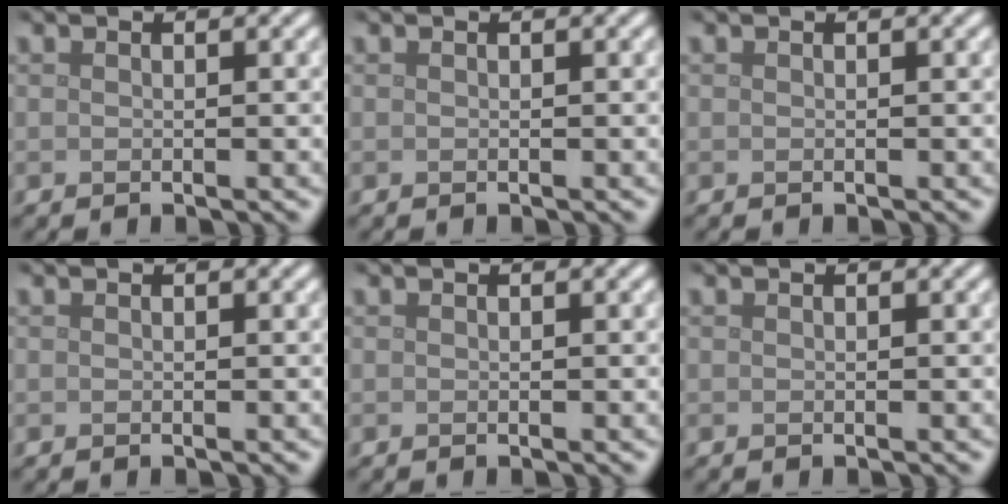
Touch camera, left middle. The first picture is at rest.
{"total": 0.0}
{"total": 0.0}
{"total": 0.0}
{"total": 0.0}
{"total": 0.0}